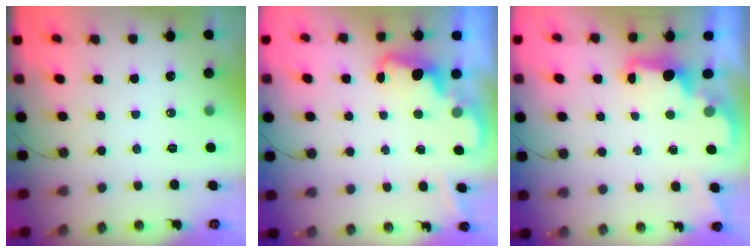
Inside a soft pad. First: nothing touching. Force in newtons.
{"total": 2.2, "press": 2.1, "slide": 0.5}
{"total": 2.2, "press": 2.1, "slide": 0.7}